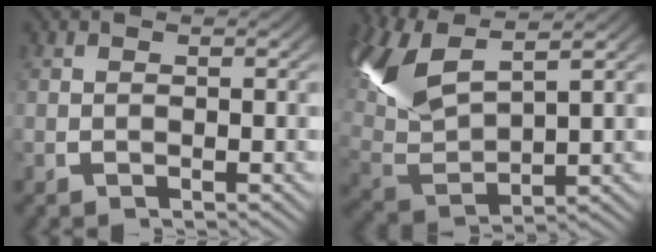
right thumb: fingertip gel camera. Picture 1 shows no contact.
{"total": 8.4, "force": [3.1, 5.0, 6.1], "torque": [-0.155, -0.008, 0.064]}